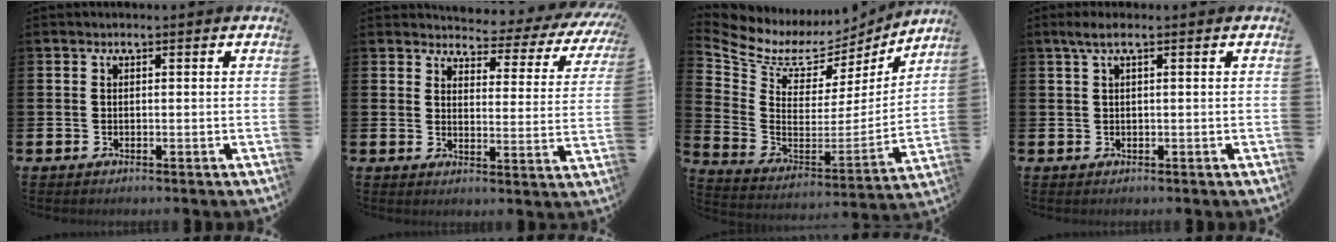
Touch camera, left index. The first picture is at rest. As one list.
[{"total": 3.5, "force": [3.2, 1.3, 0.8], "torque": [-0.024, -0.038, 0.046]}, {"total": 7.7, "force": [6.0, 4.3, 2.3], "torque": [-0.090, -0.043, 0.102]}, {"total": 2.0, "force": [0.8, 0.2, 1.8], "torque": [-0.040, 0.006, 0.016]}]